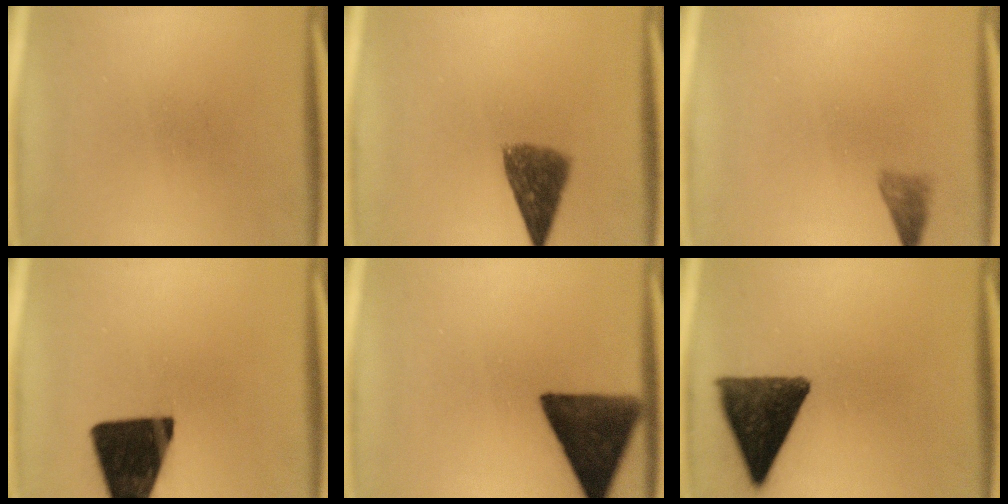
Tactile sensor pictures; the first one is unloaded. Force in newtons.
{"total": 7.2}
{"total": 1.9}
{"total": 18.3}
{"total": 14.2}
{"total": 12.5}